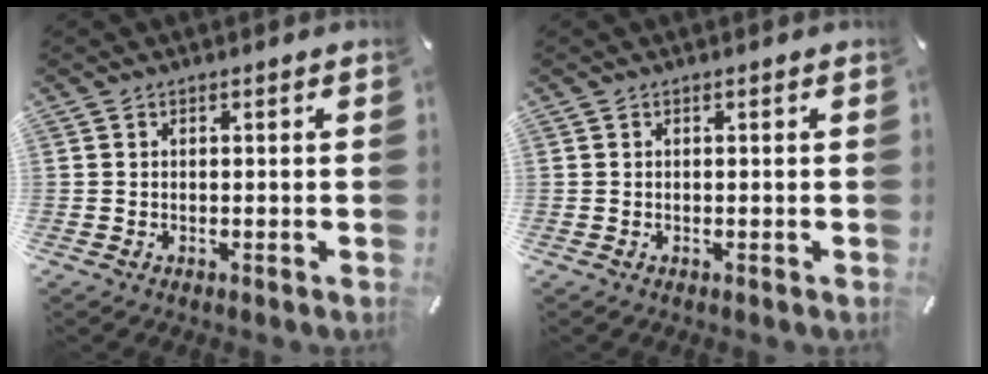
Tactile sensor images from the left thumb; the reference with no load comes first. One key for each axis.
{"total": 0.0}